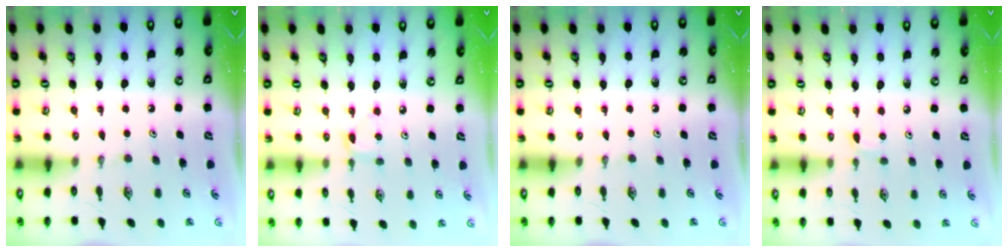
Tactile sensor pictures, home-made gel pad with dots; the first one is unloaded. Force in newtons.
{"total": 2.1, "press": 2.1, "slide": 0.3}
{"total": 0.0}
{"total": 1.8, "press": 1.7, "slide": 0.2}